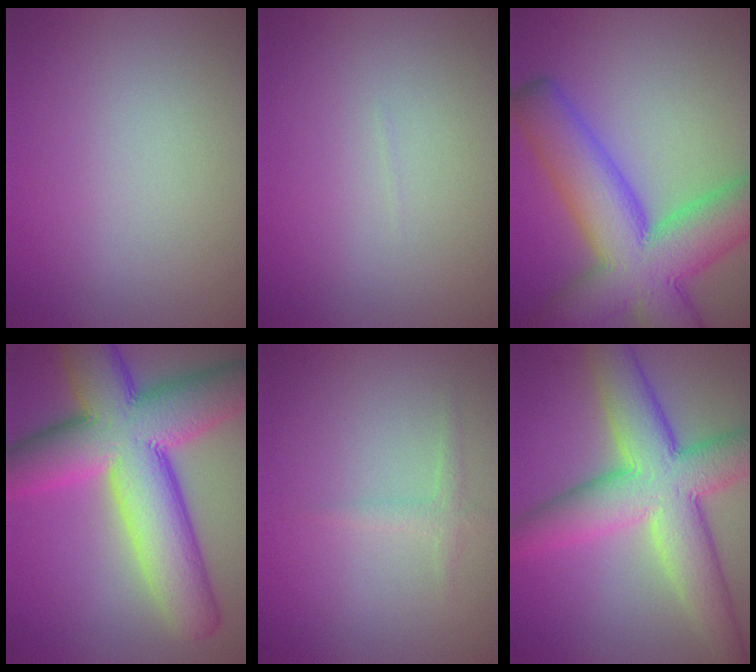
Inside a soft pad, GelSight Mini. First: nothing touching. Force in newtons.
{"total": 0.0}
{"total": 12.5, "press": 12.4, "slide": 0.5}
{"total": 13.8, "press": 13.8, "slide": 0.6}
{"total": 1.1, "press": 1.1, "slide": 0.0}
{"total": 9.9, "press": 9.9, "slide": 0.5}